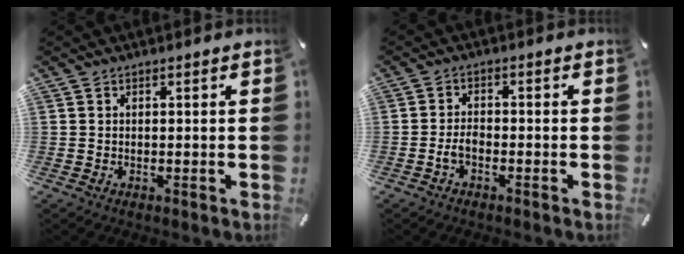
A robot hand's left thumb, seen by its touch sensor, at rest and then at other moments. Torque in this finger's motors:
{"motor_torque": [-0.45, 0.58, 0.29, 0.52, 0.09]}